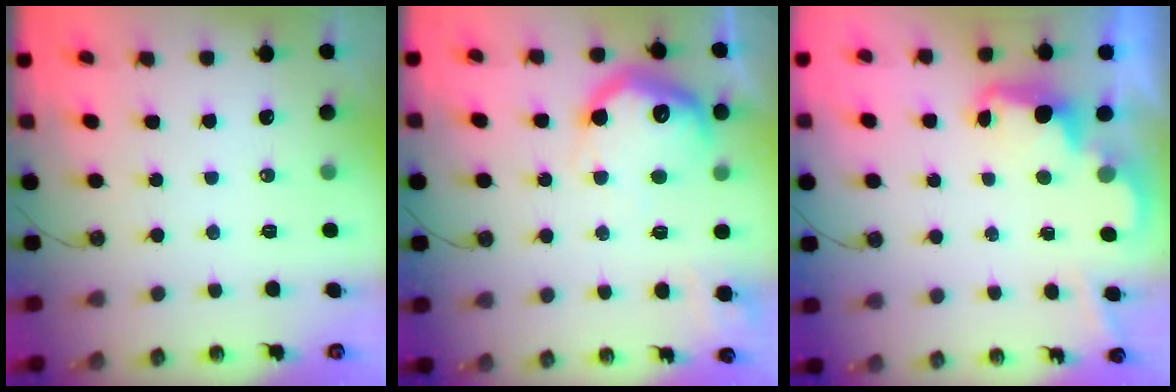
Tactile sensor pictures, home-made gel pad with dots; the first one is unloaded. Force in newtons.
{"total": 17.7, "press": 17.7, "slide": 0.5}
{"total": 2.3, "press": 2.3, "slide": 0.5}